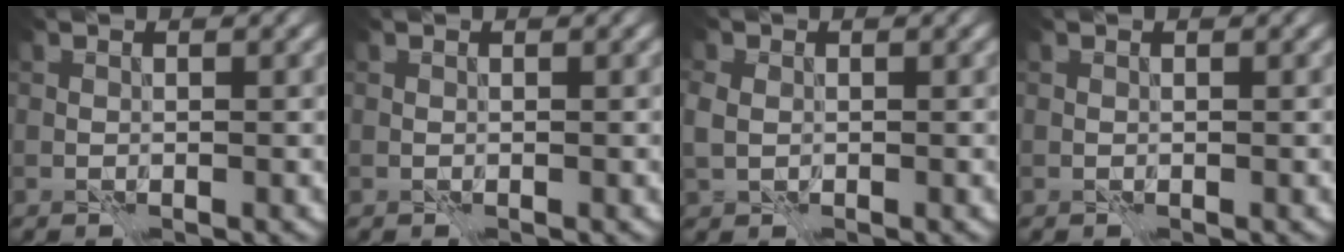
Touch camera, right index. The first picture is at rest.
{"total": 0.0}
{"total": 1.8, "force": [-0.1, 1.5, 0.9], "torque": [-0.025, -0.003, -0.006]}
{"total": 0.0}